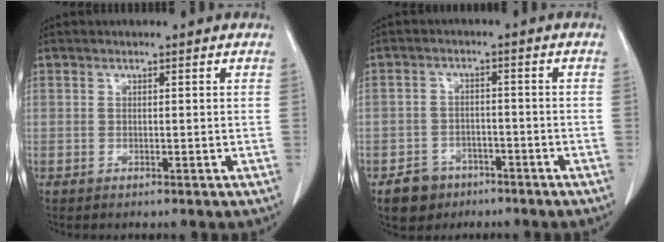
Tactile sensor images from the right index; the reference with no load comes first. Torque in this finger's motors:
{"motor_torque": [-0.55, -0.51, -0.63, -0.20]}